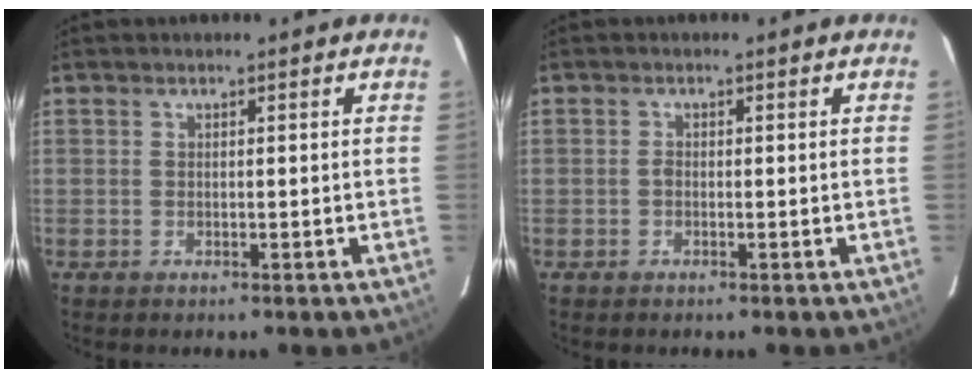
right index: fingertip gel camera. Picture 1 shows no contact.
{"total": 0.6, "force": [-0.2, 0.3, 0.4], "torque": [-0.010, 0.002, -0.007]}